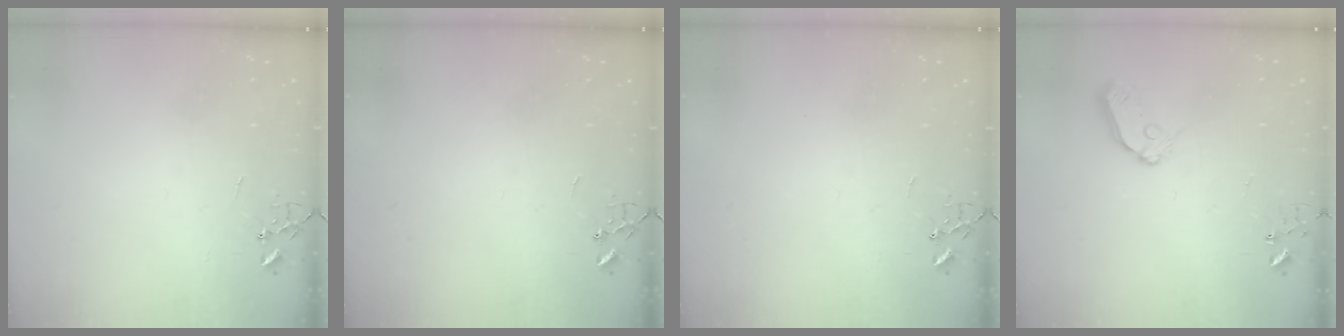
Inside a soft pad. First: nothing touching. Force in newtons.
{"total": 0.0}
{"total": 0.0}
{"total": 8.4, "press": 8.4, "slide": 0.8}